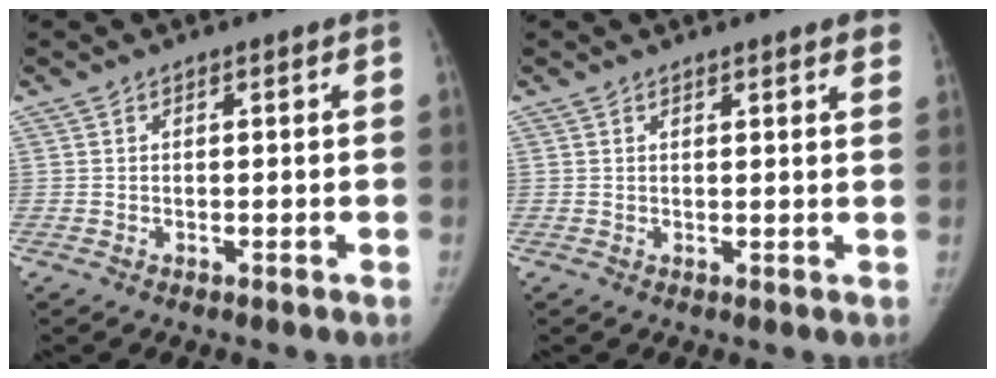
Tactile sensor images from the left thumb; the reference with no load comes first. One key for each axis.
{"total": 3.5, "fx": 2.7, "fy": 0.6, "fz": 2.2, "tx": -0.012, "ty": -0.005, "tz": 0.026}